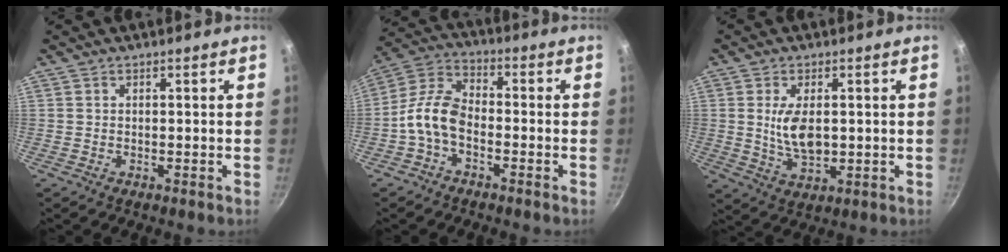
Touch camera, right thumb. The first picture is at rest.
{"total": 8.8, "force": [-2.9, 5.0, 6.6], "torque": [-0.132, 0.041, -0.074]}
{"total": 7.4, "force": [0.7, 4.0, 6.3], "torque": [-0.108, -0.017, 0.019]}